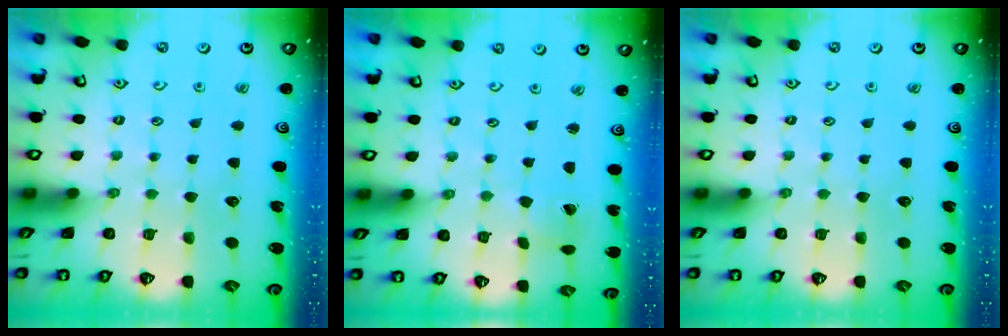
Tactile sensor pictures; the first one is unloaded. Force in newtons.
{"total": 1.1, "press": 1.1, "slide": 0.1}
{"total": 0.0}